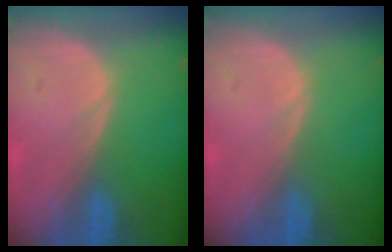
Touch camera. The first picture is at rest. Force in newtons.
{"total": 0.0}